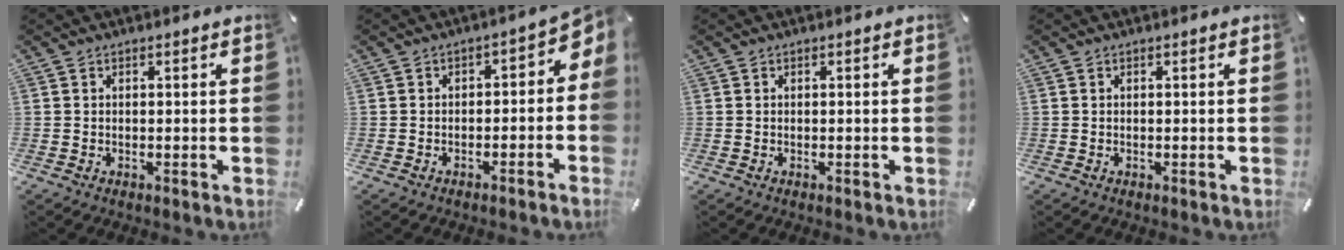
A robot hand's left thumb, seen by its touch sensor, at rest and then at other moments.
{"total": 3.5, "force": [-0.8, 2.4, 2.4], "torque": [-0.033, -0.004, -0.025]}
{"total": 0.0}
{"total": 0.0}